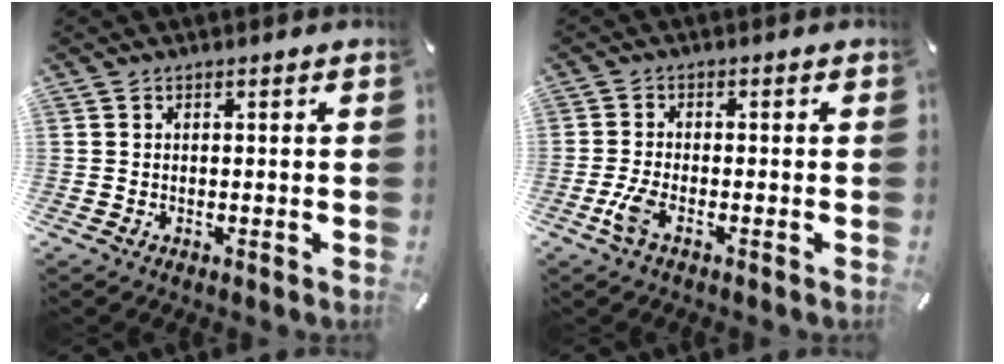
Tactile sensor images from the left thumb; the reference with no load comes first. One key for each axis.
{"total": 3.8, "fx": -1.7, "fy": 1.3, "fz": 3.2, "tx": -0.080, "ty": -0.004, "tz": -0.035}